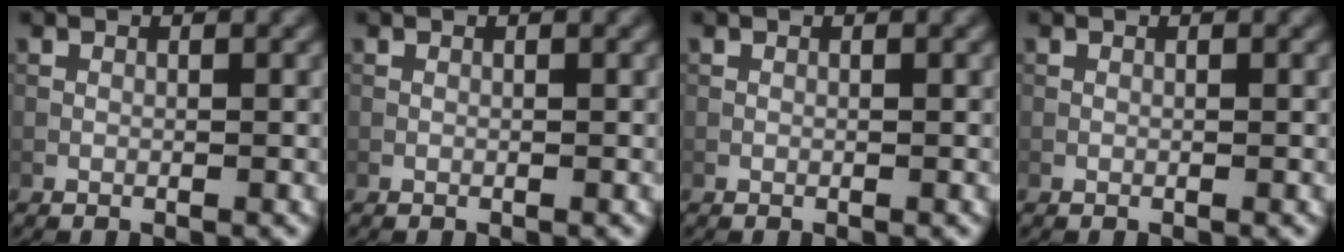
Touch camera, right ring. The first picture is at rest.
{"total": 0.0}
{"total": 0.0}
{"total": 0.0}